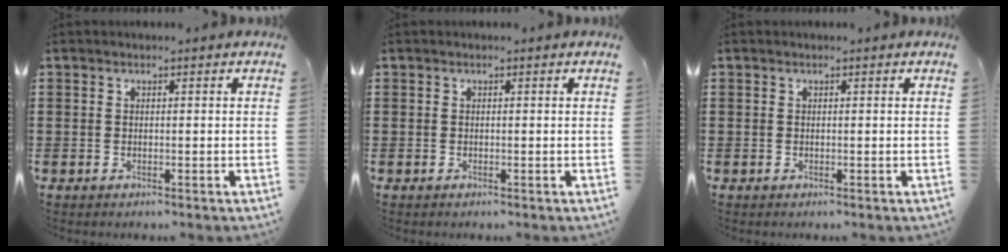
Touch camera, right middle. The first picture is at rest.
{"total": 0.0}
{"total": 0.0}